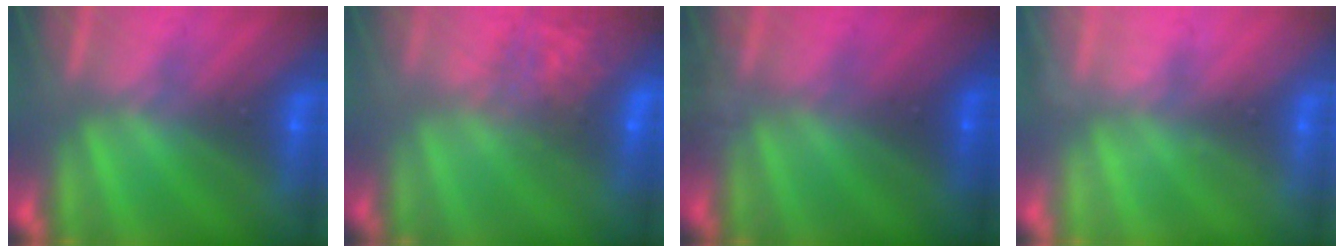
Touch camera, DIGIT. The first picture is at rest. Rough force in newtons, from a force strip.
{"total": 7.0}
{"total": 1.6}
{"total": 2.2}